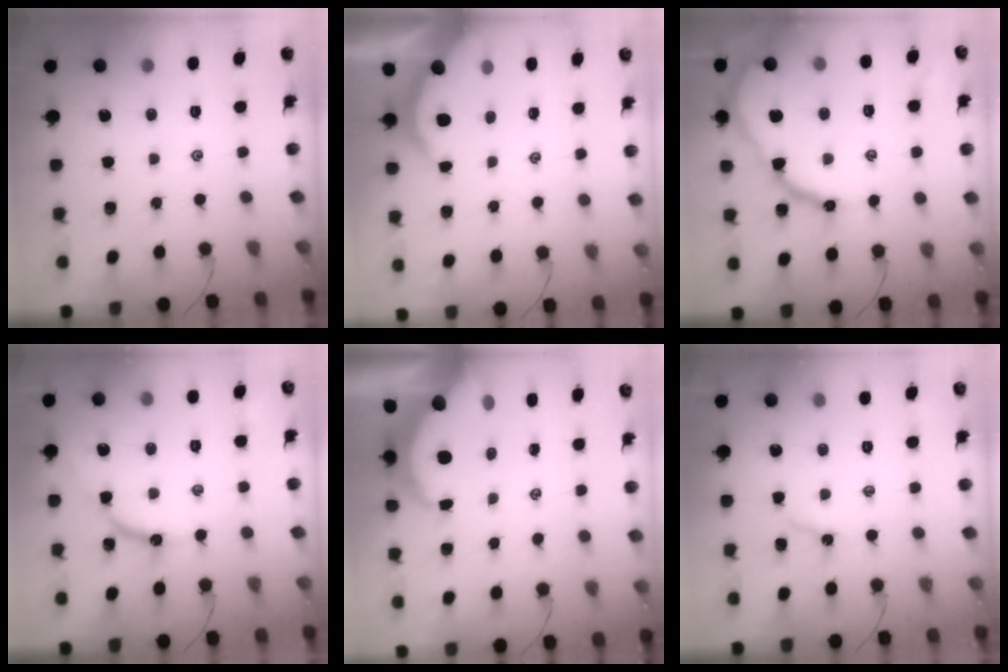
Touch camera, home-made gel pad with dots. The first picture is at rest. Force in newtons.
{"total": 2.2, "press": 2.2, "slide": 0.4}
{"total": 13.1, "press": 13.1, "slide": 0.7}
{"total": 8.9, "press": 8.9, "slide": 0.3}
{"total": 7.8, "press": 7.7, "slide": 1.1}
{"total": 2.5, "press": 2.4, "slide": 0.4}